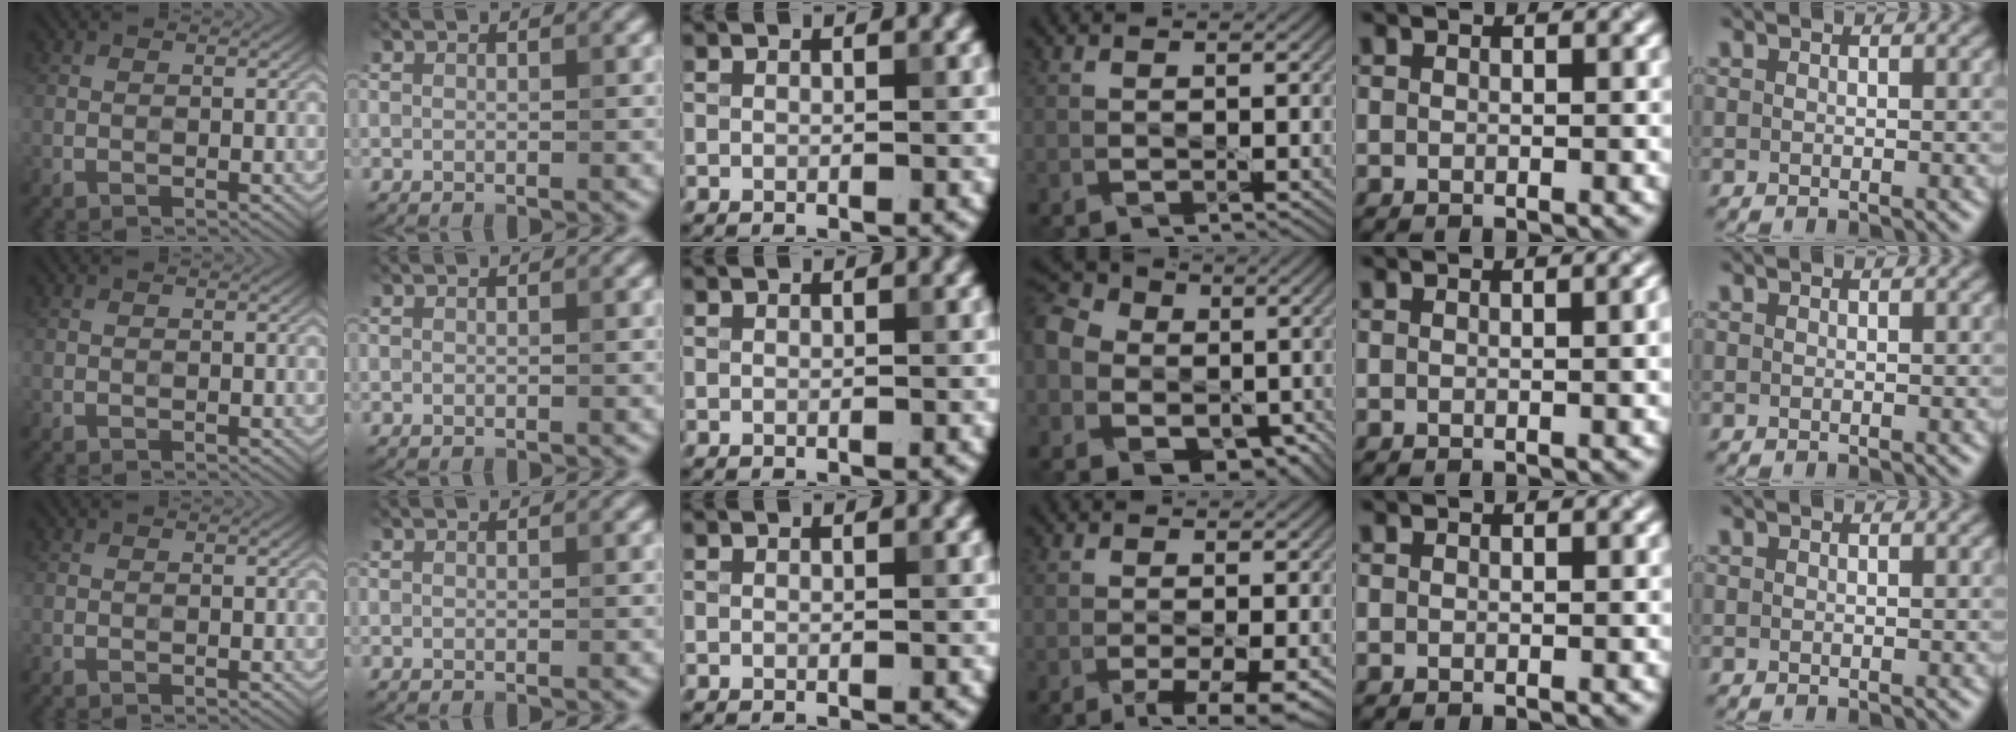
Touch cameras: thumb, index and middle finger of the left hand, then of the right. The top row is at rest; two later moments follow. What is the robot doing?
{"motion": "pour", "object": "watering can"}